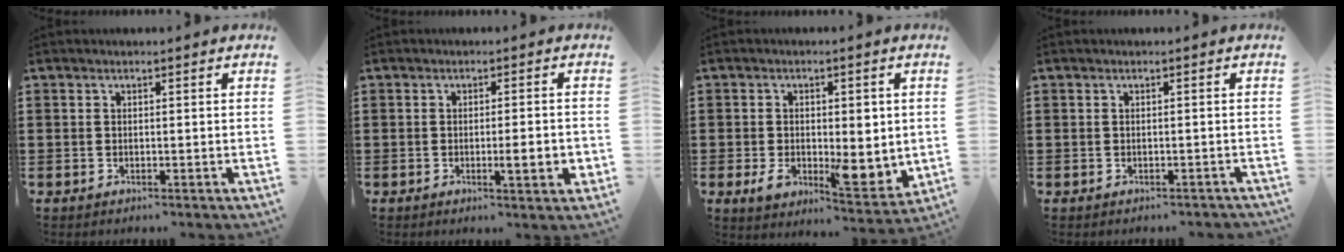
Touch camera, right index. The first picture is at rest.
{"total": 4.4, "force": [-0.9, 0.5, 4.2], "torque": [-0.061, -0.007, -0.017]}
{"total": 7.4, "force": [-1.0, 4.2, 5.9], "torque": [-0.086, -0.002, -0.017]}
{"total": 0.7, "force": [-0.5, 0.5, 0.0], "torque": [-0.002, 0.001, -0.013]}